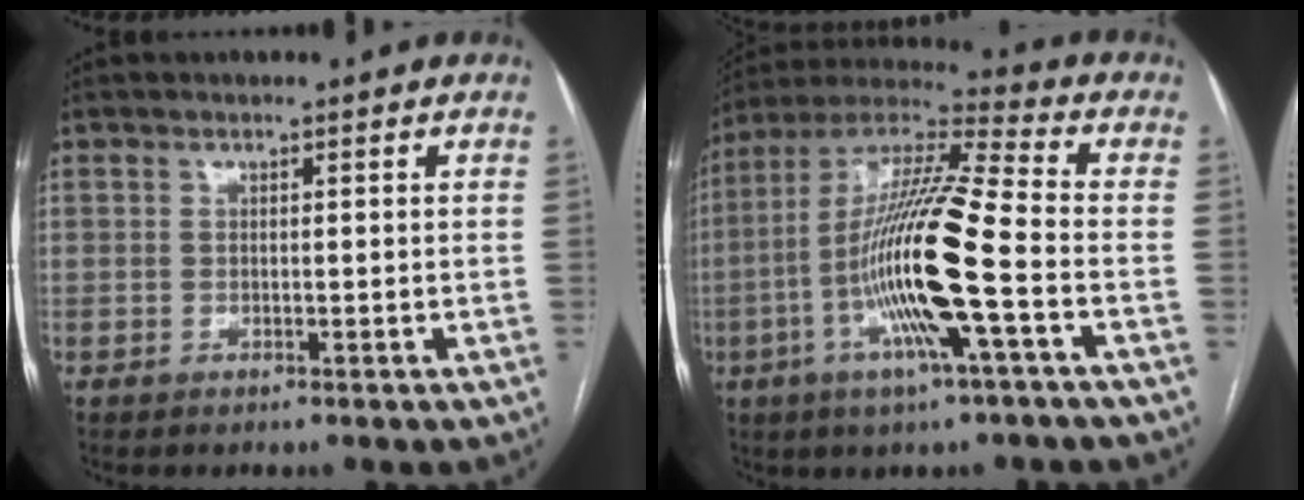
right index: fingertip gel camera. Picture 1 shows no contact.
{"total": 18.1, "force": [-4.6, 0.5, 17.5], "torque": [-0.346, -0.005, -0.095]}